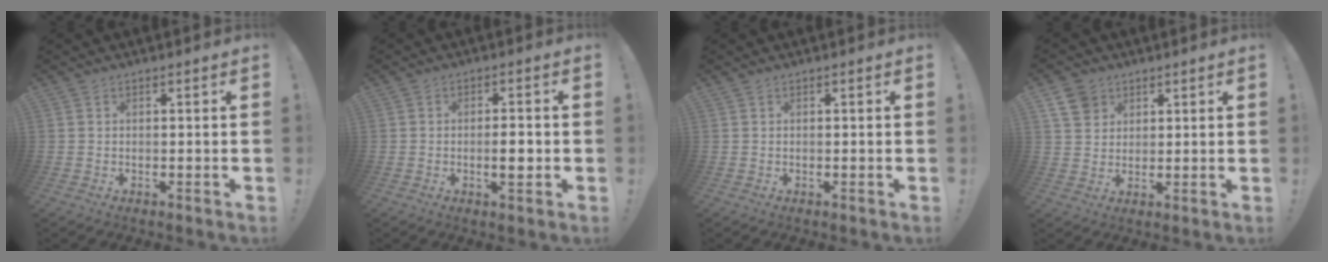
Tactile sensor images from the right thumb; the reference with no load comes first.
{"total": 4.3, "force": [-1.1, 1.0, 4.0], "torque": [-0.051, -0.002, -0.022]}
{"total": 0.0}
{"total": 6.9, "force": [4.2, 5.2, 1.8], "torque": [-0.024, -0.021, 0.082]}